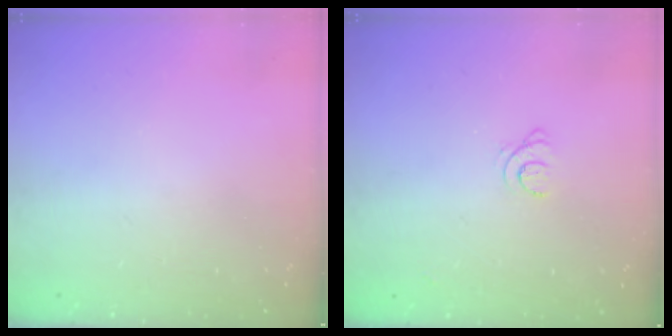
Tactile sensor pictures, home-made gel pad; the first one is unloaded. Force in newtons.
{"total": 4.1, "press": 4.1, "slide": 0.4}